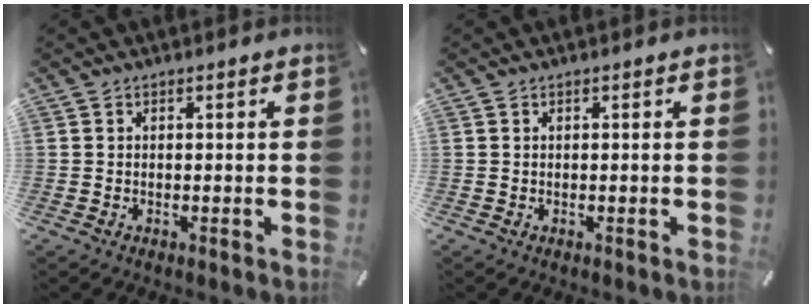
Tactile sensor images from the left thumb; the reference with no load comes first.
{"total": 0.0}